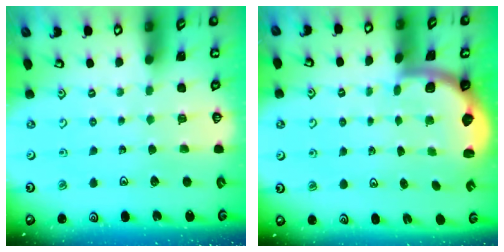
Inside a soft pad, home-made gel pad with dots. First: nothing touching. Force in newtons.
{"total": 1.9, "press": 1.8, "slide": 0.5}